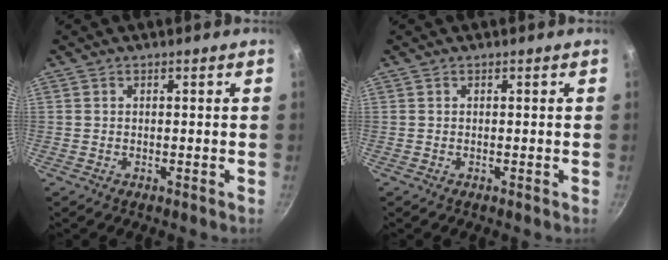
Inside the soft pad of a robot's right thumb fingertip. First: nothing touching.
{"total": 0.0}